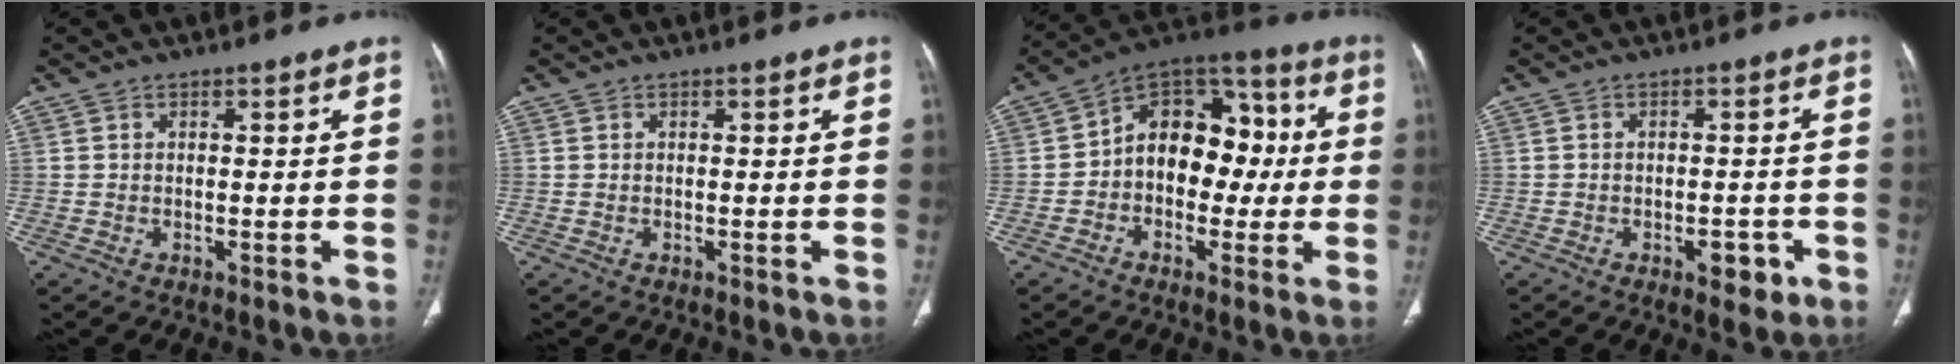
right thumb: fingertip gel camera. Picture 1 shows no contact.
{"total": 0.0}
{"total": 15.3, "force": [-0.3, 10.9, 10.8], "torque": [-0.110, 0.047, -0.019]}
{"total": 4.2, "force": [-1.9, 2.2, 3.0], "torque": [-0.026, 0.008, -0.019]}